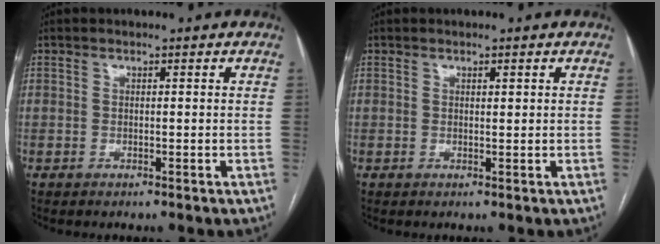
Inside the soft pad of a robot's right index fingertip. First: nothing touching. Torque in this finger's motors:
{"motor_torque": [-0.15, 0.30, -0.09, 0.00]}